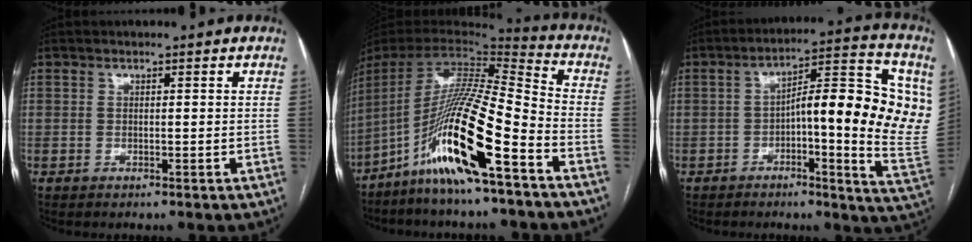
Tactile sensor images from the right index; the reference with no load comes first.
{"total": 19.0, "force": [-10.4, 0.4, 15.9], "torque": [-0.332, -0.020, -0.202]}
{"total": 18.6, "force": [1.9, 3.4, 18.2], "torque": [-0.207, 0.035, 0.025]}